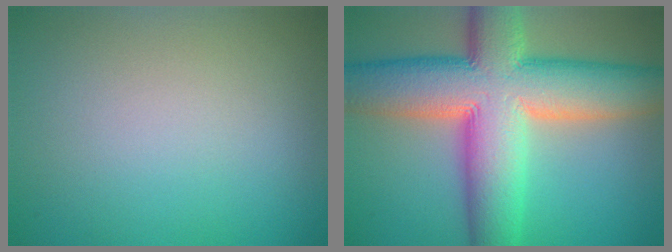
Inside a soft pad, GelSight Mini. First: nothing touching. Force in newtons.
{"total": 14.3, "press": 14.2, "slide": 0.8}